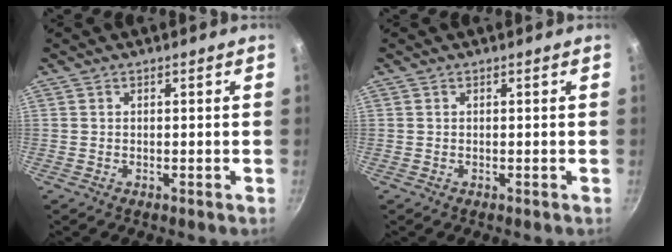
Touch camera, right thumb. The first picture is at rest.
{"total": 0.0}